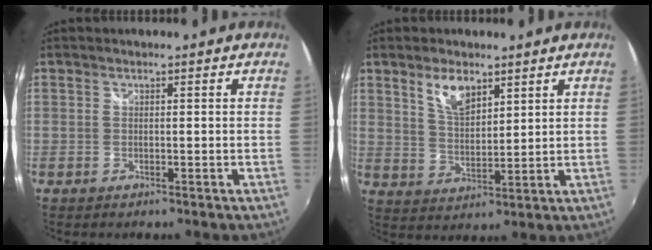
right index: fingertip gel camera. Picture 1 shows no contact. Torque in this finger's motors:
{"motor_torque": [0.16, 0.12, 0.27, 0.07]}